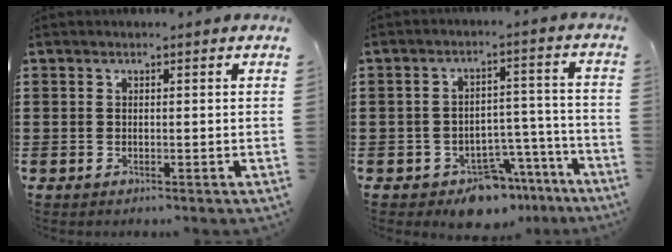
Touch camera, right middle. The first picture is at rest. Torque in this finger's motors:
{"motor_torque": [1.17, -0.94, 0.42, 0.05]}